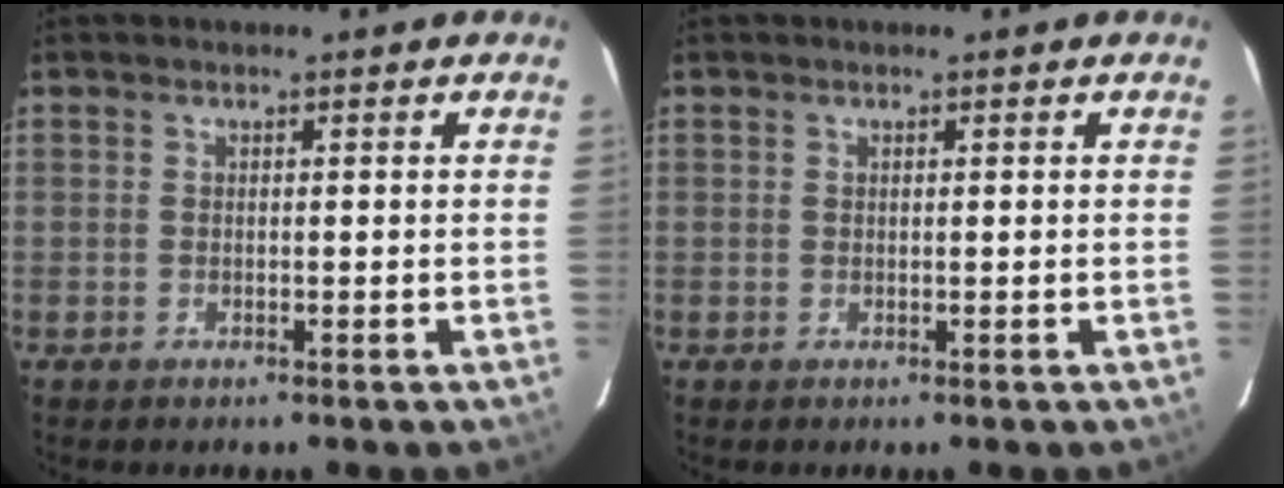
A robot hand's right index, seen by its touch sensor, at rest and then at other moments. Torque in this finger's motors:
{"motor_torque": [0.00, -0.07, 0.03, 0.01]}